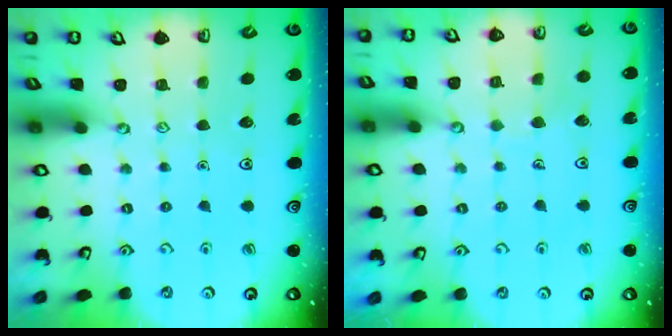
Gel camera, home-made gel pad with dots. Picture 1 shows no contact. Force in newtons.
{"total": 3.8, "press": 3.8, "slide": 0.3}